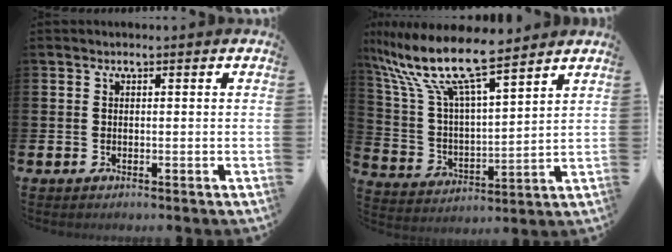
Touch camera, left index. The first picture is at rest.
{"total": 11.4, "force": [9.8, 1.8, 5.5], "torque": [-0.152, -0.055, 0.170]}